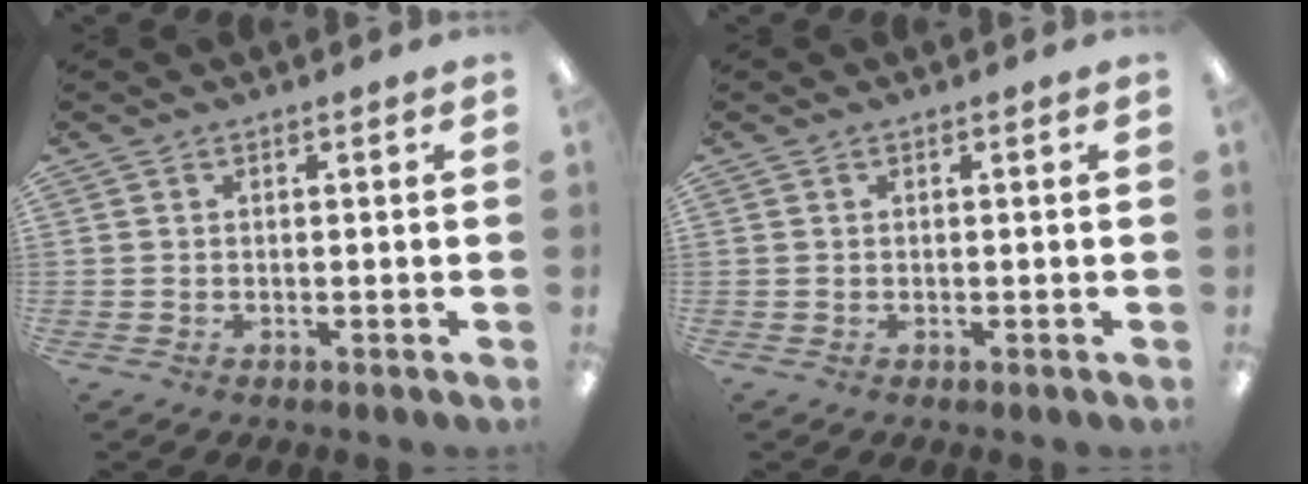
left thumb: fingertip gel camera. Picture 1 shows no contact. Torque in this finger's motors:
{"motor_torque": [-0.32, 0.32, -0.03, -0.05, 0.00]}